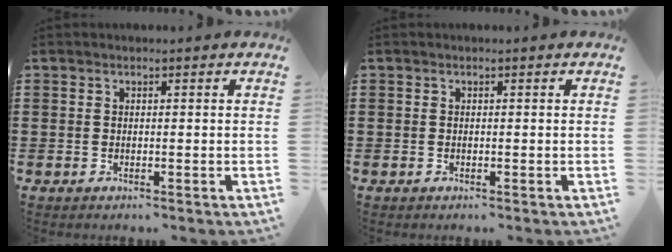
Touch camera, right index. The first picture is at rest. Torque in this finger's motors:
{"motor_torque": [0.00, 2.14, 0.00, 0.00]}